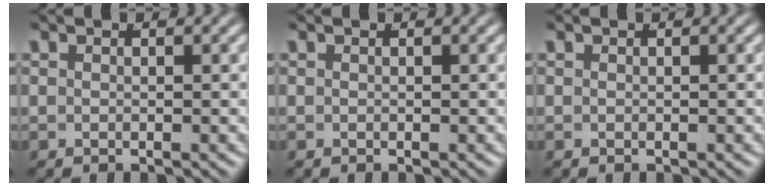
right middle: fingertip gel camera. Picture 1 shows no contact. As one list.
[{"total": 0.0}, {"total": 0.0}]